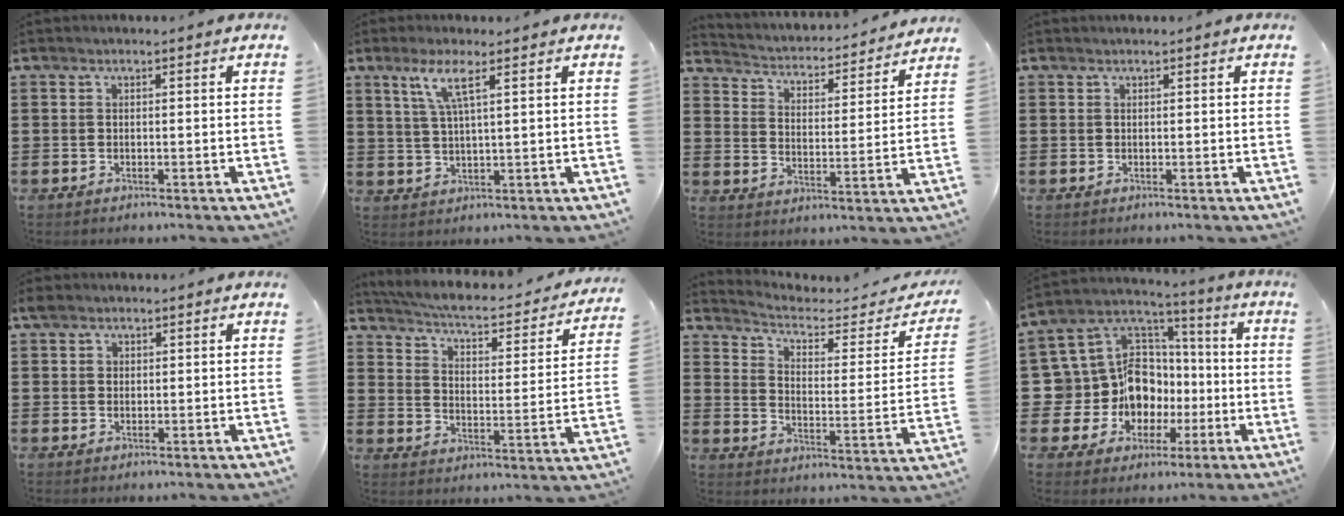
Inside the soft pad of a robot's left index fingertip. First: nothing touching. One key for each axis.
{"total": 5.2, "fx": 2.7, "fy": 0.5, "fz": 4.4, "tx": -0.096, "ty": 0.002, "tz": 0.044}
{"total": 2.3, "fx": 2.3, "fy": 0.2, "fz": 0.1, "tx": -0.021, "ty": -0.032, "tz": 0.028}
{"total": 0.0}
{"total": 1.8, "fx": 1.0, "fy": 1.3, "fz": 0.6, "tx": -0.008, "ty": 0.003, "tz": 0.016}
{"total": 4.1, "fx": 3.7, "fy": 0.2, "fz": 1.8, "tx": -0.058, "ty": -0.034, "tz": 0.054}
{"total": 3.6, "fx": 2.8, "fy": 1.2, "fz": 1.9, "tx": -0.055, "ty": -0.021, "tz": 0.039}
{"total": 13.6, "fx": -1.8, "fy": 12.3, "fz": 5.5, "tx": -0.147, "ty": -0.020, "tz": -0.020}